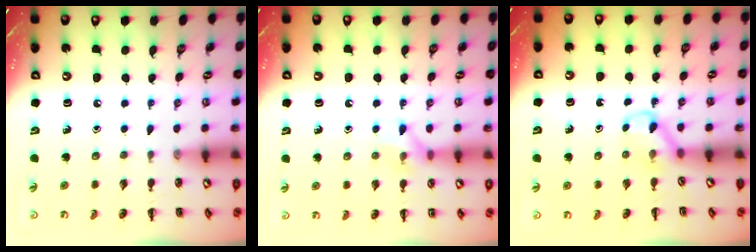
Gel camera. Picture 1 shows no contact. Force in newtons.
{"total": 6.6, "press": 6.5, "slide": 0.9}
{"total": 3.7, "press": 3.5, "slide": 1.2}